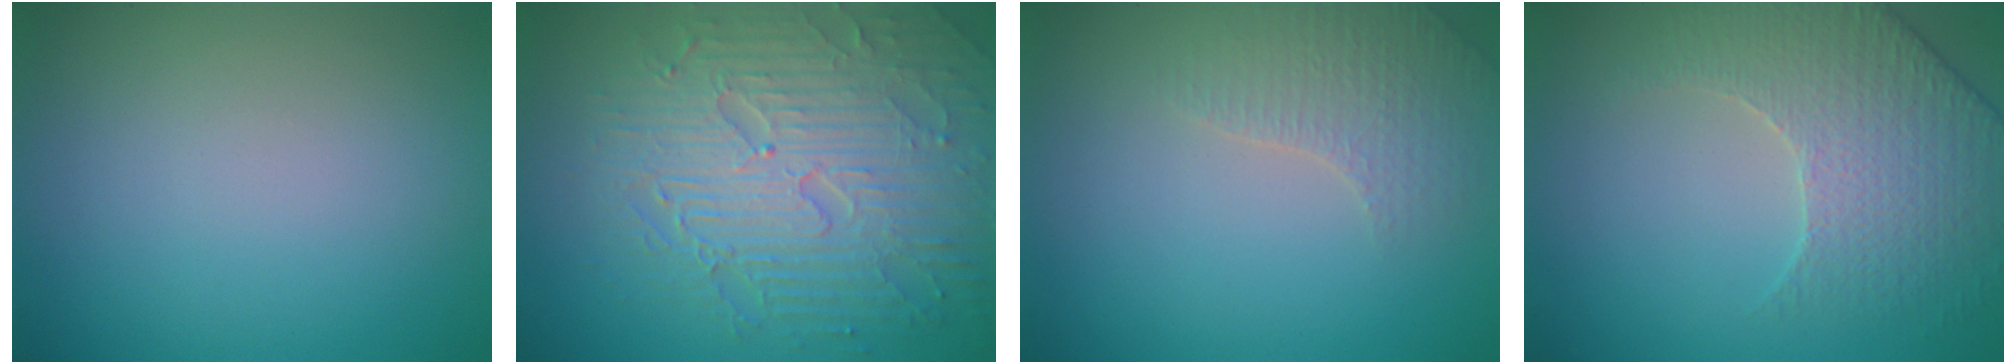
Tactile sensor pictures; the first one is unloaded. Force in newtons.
{"total": 8.9, "press": 6.3, "slide": 6.4}
{"total": 2.6, "press": 2.5, "slide": 0.5}
{"total": 3.5, "press": 3.3, "slide": 0.9}